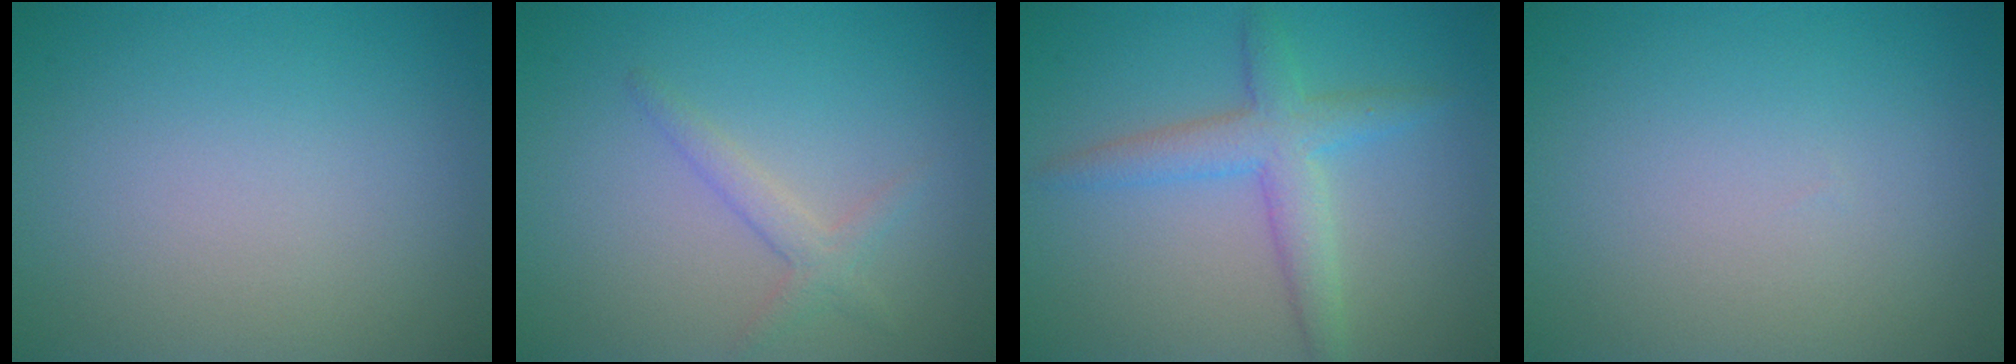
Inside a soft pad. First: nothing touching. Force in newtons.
{"total": 1.8, "press": 1.8, "slide": 0.1}
{"total": 3.6, "press": 3.6, "slide": 0.2}
{"total": 0.0}